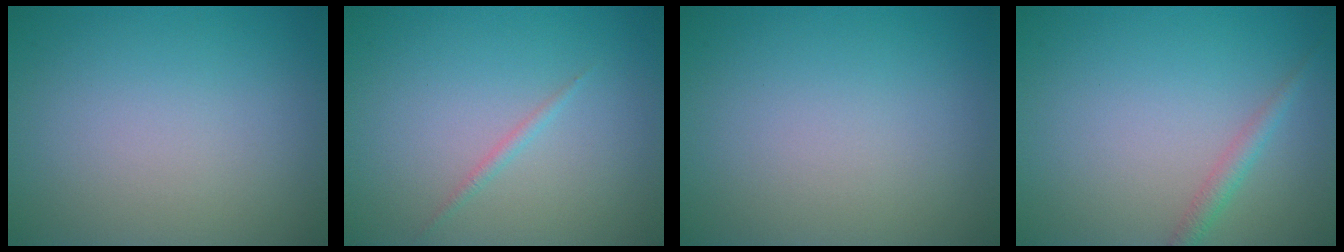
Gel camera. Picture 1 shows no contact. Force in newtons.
{"total": 0.7, "press": 0.7, "slide": 0.0}
{"total": 0.0}
{"total": 1.5, "press": 1.5, "slide": 0.0}